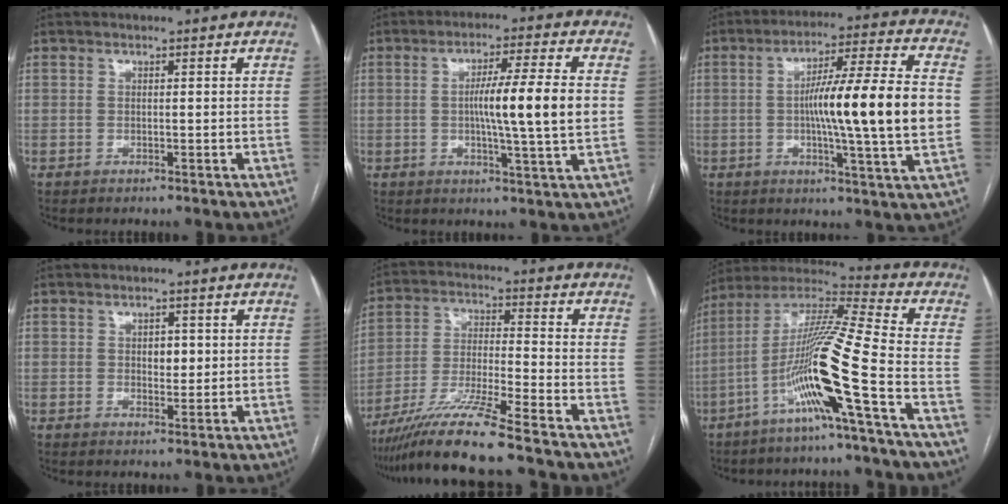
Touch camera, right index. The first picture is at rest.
{"total": 11.2, "force": [0.3, -0.6, 11.2], "torque": [-0.182, 0.001, 0.001]}
{"total": 17.3, "force": [-0.4, -0.1, 17.3], "torque": [-0.274, 0.004, -0.014]}
{"total": 2.6, "force": [0.5, 1.6, 2.0], "torque": [-0.025, 0.000, 0.009]}
{"total": 12.5, "force": [-10.0, -1.3, 7.4], "torque": [-0.142, -0.023, -0.184]}
{"total": 15.8, "force": [-6.1, -1.6, 14.5], "torque": [-0.282, -0.003, -0.122]}